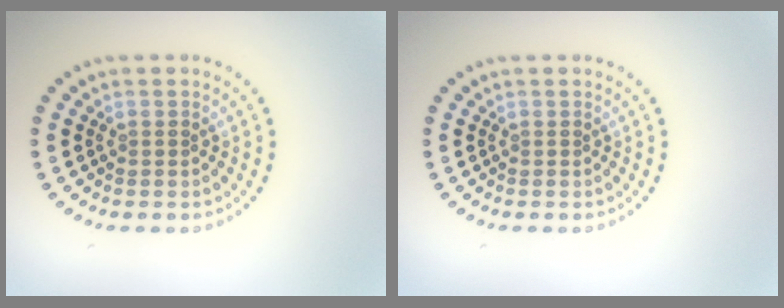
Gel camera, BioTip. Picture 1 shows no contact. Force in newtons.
{"total": 0.0}